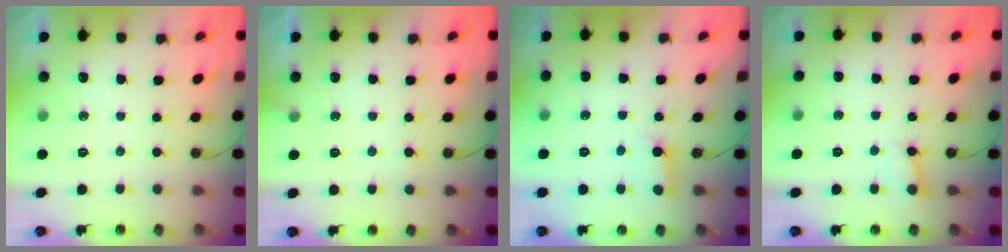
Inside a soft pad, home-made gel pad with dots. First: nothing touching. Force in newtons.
{"total": 5.4, "press": 5.4, "slide": 0.4}
{"total": 2.8, "press": 2.7, "slide": 0.3}
{"total": 2.6, "press": 2.6, "slide": 0.2}